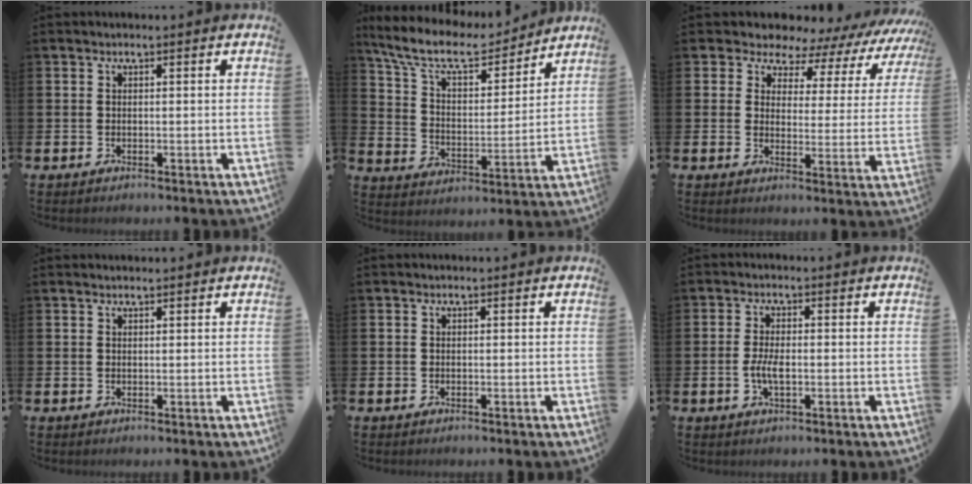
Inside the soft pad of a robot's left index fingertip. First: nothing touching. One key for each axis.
{"total": 10.6, "fx": 9.3, "fy": 2.9, "fz": 4.2, "tx": -0.111, "ty": -0.058, "tz": 0.160}
{"total": 5.6, "fx": 4.9, "fy": 2.8, "fz": 0.4, "tx": -0.024, "ty": -0.049, "tz": 0.075}
{"total": 1.0, "fx": 1.0, "fy": 0.1, "fz": 0.1, "tx": 0.015, "ty": -0.005, "tz": 0.016}
{"total": 0.0}
{"total": 3.1, "fx": -0.3, "fy": 1.2, "fz": 2.9, "tx": -0.051, "ty": -0.005, "tz": -0.010}